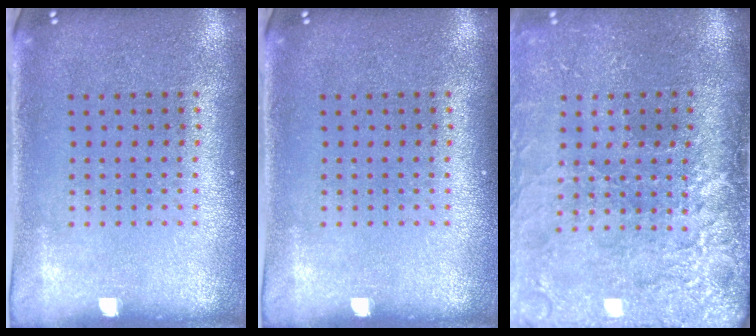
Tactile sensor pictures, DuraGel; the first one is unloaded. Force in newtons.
{"total": 0.0}
{"total": 4.4, "press": 3.6, "slide": 2.5}